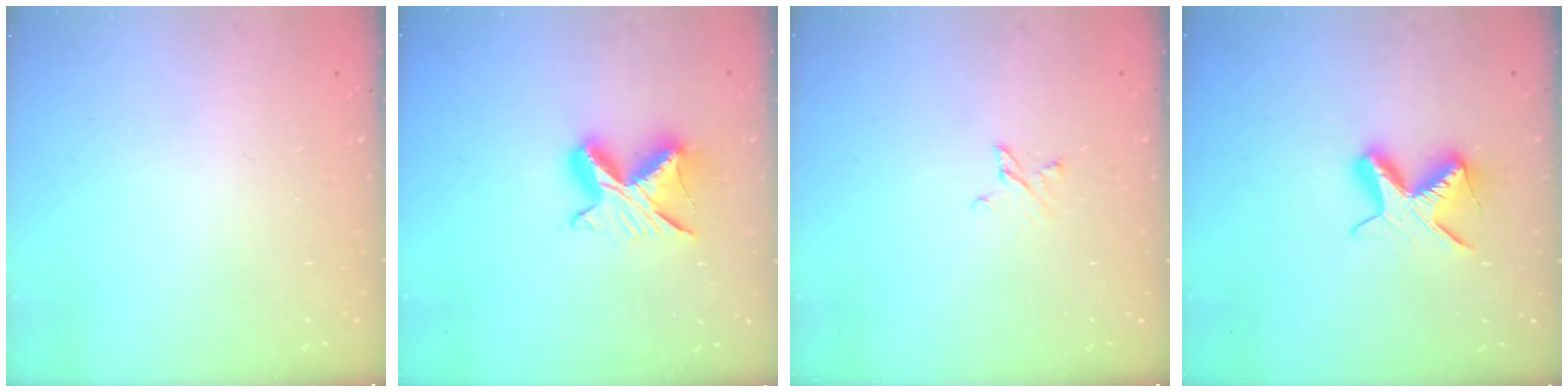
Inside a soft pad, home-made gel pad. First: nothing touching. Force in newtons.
{"total": 9.7, "press": 9.6, "slide": 1.2}
{"total": 3.5, "press": 3.5, "slide": 0.3}
{"total": 10.2, "press": 10.2, "slide": 0.4}